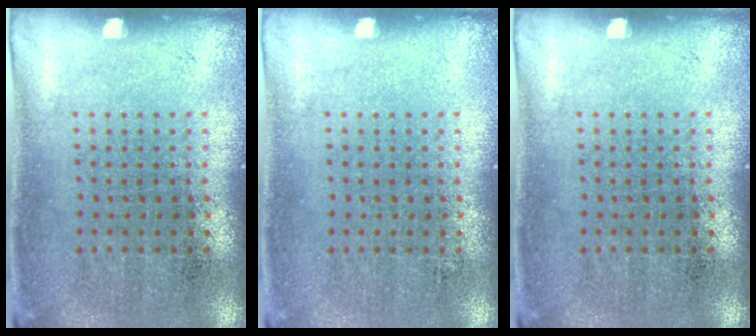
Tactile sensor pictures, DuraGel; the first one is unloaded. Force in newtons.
{"total": 0.0}
{"total": 0.0}